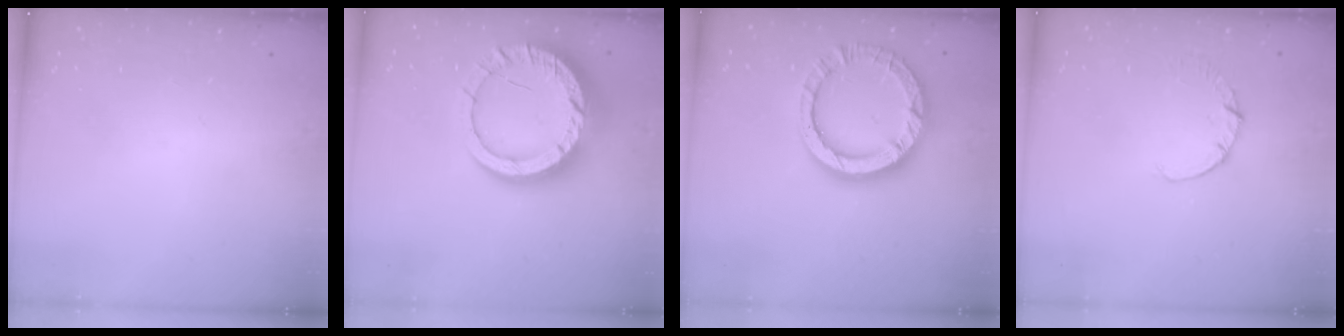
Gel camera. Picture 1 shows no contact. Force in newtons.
{"total": 18.7, "press": 18.6, "slide": 1.5}
{"total": 13.7, "press": 13.6, "slide": 1.4}
{"total": 1.9, "press": 1.9, "slide": 0.3}